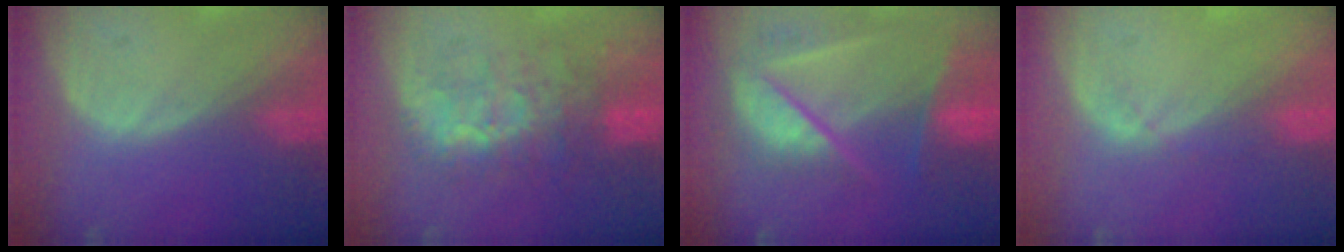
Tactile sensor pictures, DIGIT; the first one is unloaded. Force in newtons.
{"total": 9.5, "press": 8.4, "slide": 4.4}
{"total": 9.9, "press": 8.3, "slide": 5.4}
{"total": 1.7, "press": 1.5, "slide": 0.8}